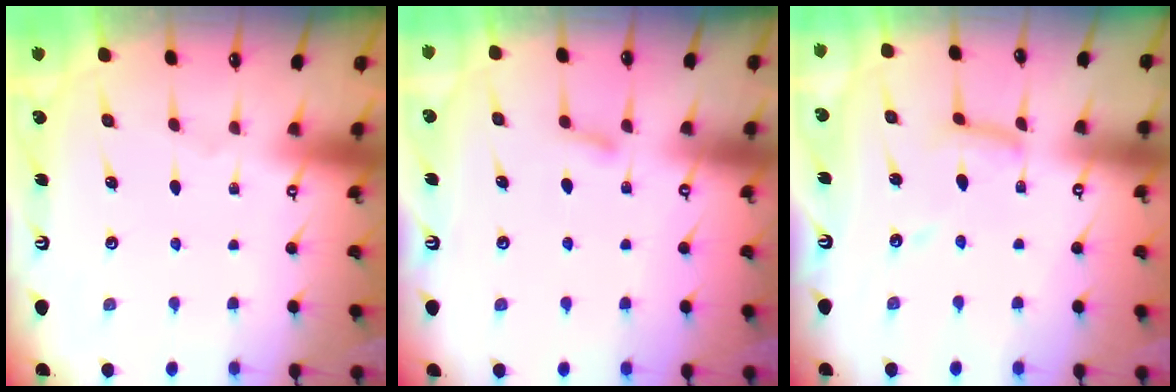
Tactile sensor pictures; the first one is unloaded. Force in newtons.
{"total": 5.1, "press": 5.1, "slide": 0.7}
{"total": 8.2, "press": 8.2, "slide": 0.4}